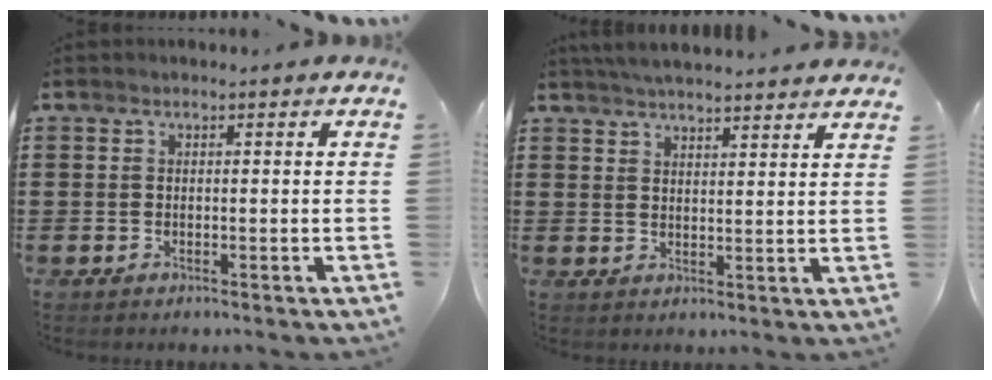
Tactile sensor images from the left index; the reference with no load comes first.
{"total": 4.1, "force": [4.1, -0.1, 0.9], "torque": [-0.028, -0.013, 0.075]}